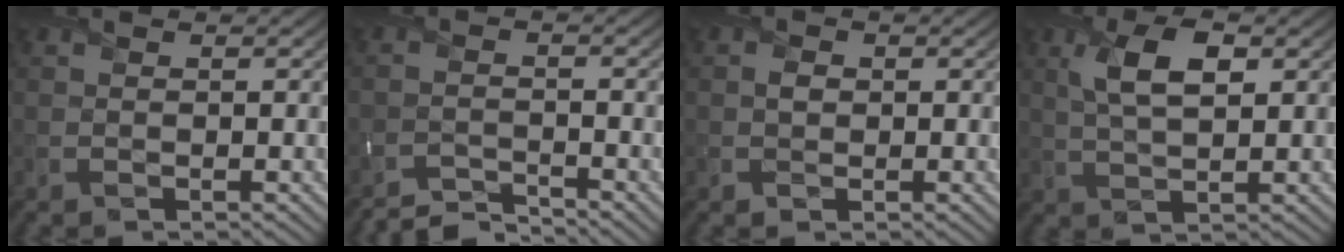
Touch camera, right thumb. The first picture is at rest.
{"total": 3.3, "force": [-3.3, 0.3, 0.6], "torque": [0.000, 0.000, -0.069]}
{"total": 1.3, "force": [0.1, 1.1, 0.6], "torque": [-0.014, -0.001, -0.002]}
{"total": 5.8, "force": [1.9, 2.4, 5.0], "torque": [-0.104, 0.003, 0.036]}